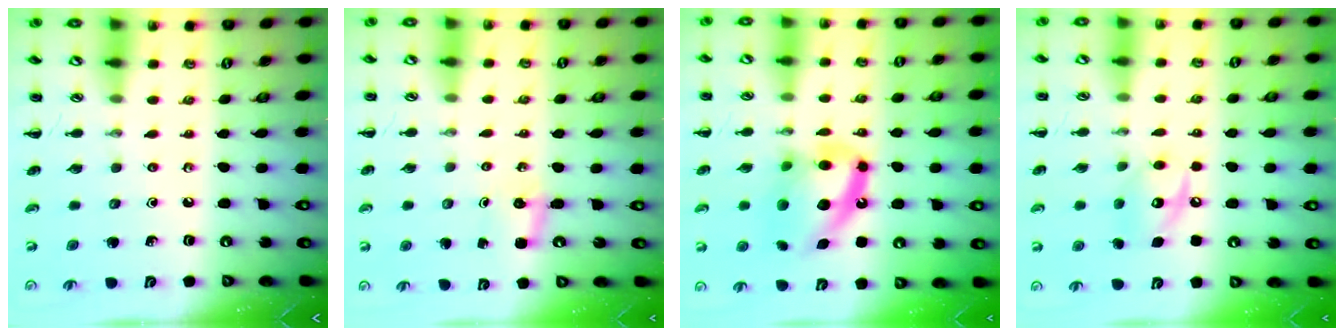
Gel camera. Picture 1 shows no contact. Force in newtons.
{"total": 2.8, "press": 2.6, "slide": 0.9}
{"total": 15.4, "press": 15.1, "slide": 3.2}
{"total": 9.3, "press": 9.3, "slide": 0.9}